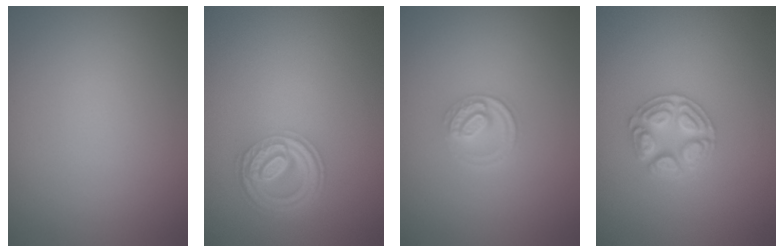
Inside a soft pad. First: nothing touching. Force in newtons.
{"total": 4.6, "press": 3.5, "slide": 2.9}
{"total": 2.2, "press": 2.2, "slide": 0.2}
{"total": 3.0, "press": 2.9, "slide": 0.4}